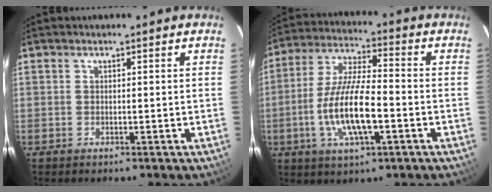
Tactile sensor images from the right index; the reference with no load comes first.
{"total": 13.7, "force": [-3.7, 3.9, 12.6], "torque": [-0.258, -0.003, -0.069]}